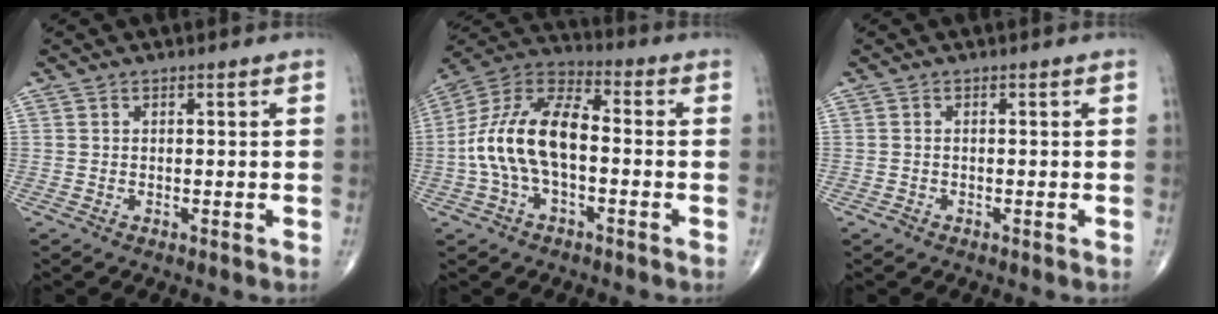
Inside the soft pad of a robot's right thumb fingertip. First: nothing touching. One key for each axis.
{"total": 15.2, "fx": -1.7, "fy": 7.9, "fz": 12.8, "tx": -0.253, "ty": 0.043, "tz": -0.041}
{"total": 0.6, "fx": -0.5, "fy": 0.4, "fz": 0.1, "tx": 0.000, "ty": 0.001, "tz": -0.012}